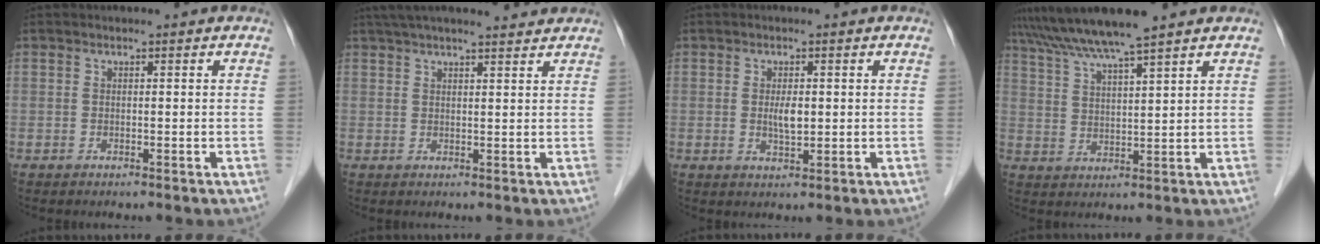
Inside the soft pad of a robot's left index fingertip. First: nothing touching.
{"total": 11.4, "force": [10.2, 1.0, 5.1], "torque": [-0.080, 0.026, 0.140]}
{"total": 2.7, "force": [0.1, 0.9, 2.6], "torque": [-0.048, -0.003, 0.004]}
{"total": 8.3, "force": [7.1, -1.3, 4.1], "torque": [-0.078, 0.018, 0.129]}